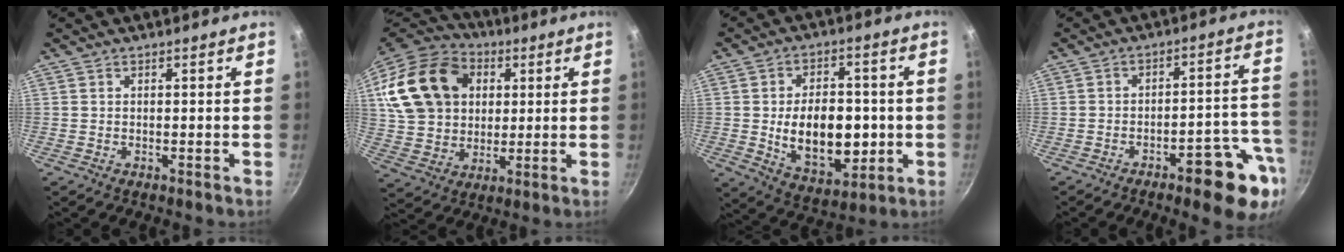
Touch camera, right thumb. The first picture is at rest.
{"total": 23.3, "force": [6.3, 17.8, 13.8], "torque": [-0.253, 0.019, 0.117]}
{"total": 16.0, "force": [-1.2, 10.1, 12.3], "torque": [-0.156, -0.003, -0.005]}
{"total": 12.9, "force": [-6.4, 4.0, 10.5], "torque": [-0.090, 0.049, -0.081]}